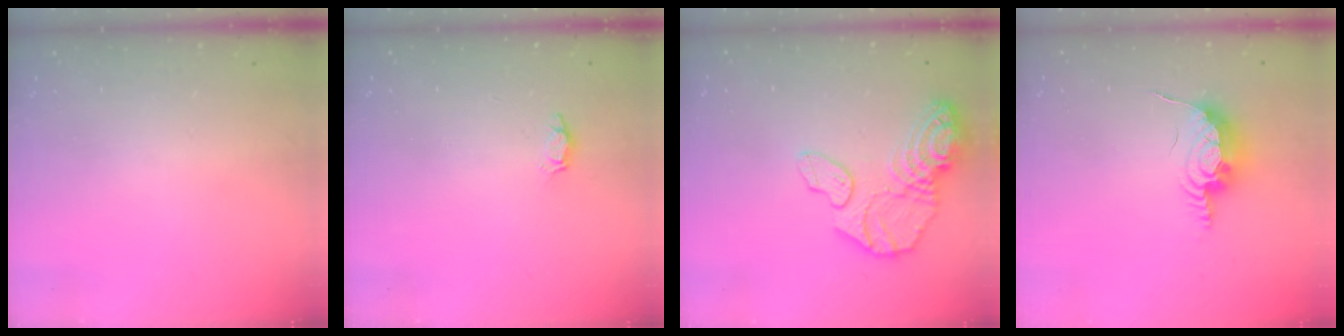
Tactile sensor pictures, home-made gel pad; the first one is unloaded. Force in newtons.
{"total": 2.9, "press": 2.9, "slide": 0.4}
{"total": 15.0, "press": 14.9, "slide": 1.8}
{"total": 11.5, "press": 11.0, "slide": 3.3}